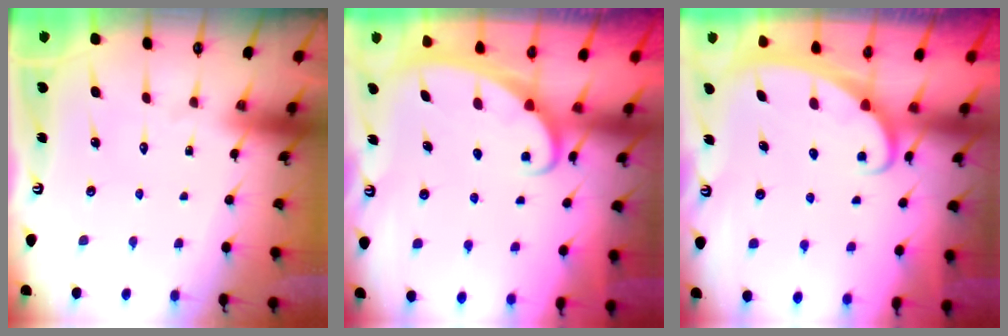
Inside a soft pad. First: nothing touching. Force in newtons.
{"total": 2.6, "press": 2.6, "slide": 0.3}
{"total": 2.5, "press": 2.5, "slide": 0.3}